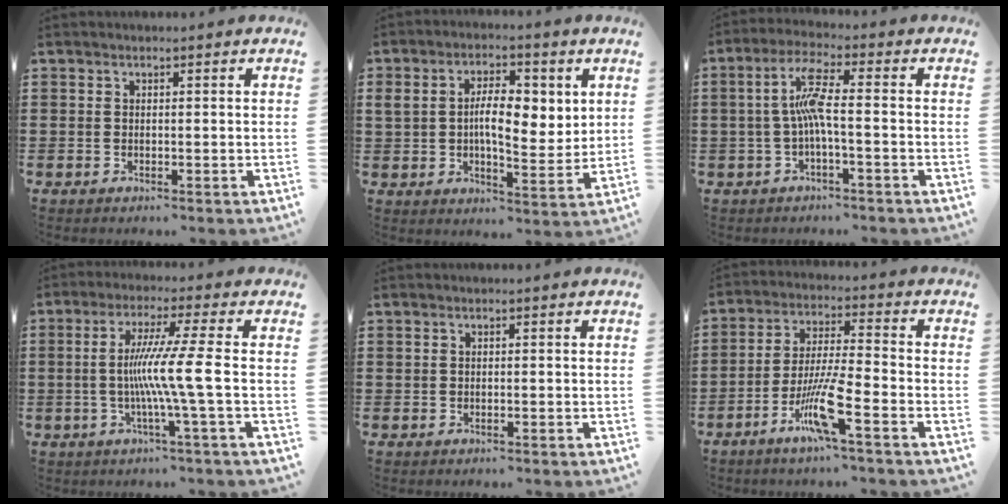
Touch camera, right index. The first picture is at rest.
{"total": 8.3, "force": [1.7, 4.1, 7.0], "torque": [-0.127, 0.005, 0.026]}
{"total": 6.4, "force": [-0.7, 0.7, 6.3], "torque": [-0.130, -0.001, -0.023]}
{"total": 9.1, "force": [-1.2, -1.2, 9.0], "torque": [-0.173, -0.018, -0.034]}
{"total": 0.0}
{"total": 9.1, "force": [-4.7, 0.7, 7.7], "torque": [-0.164, -0.012, -0.092]}